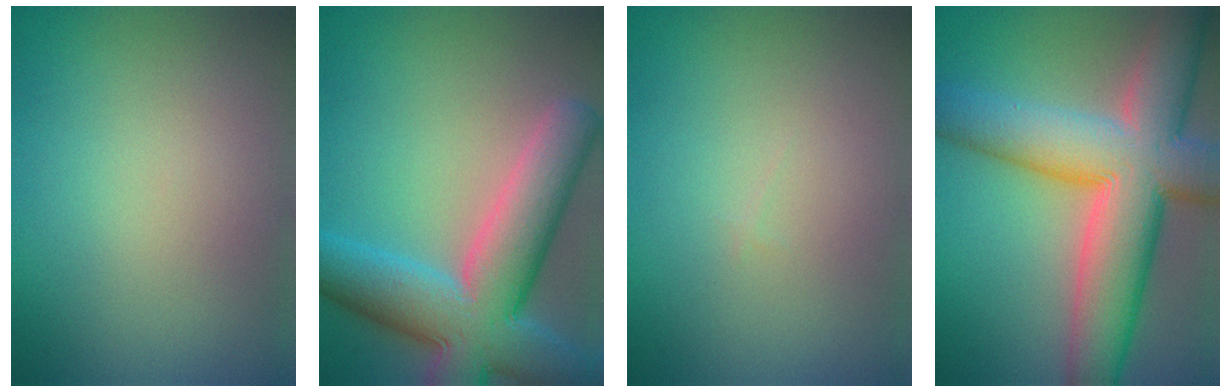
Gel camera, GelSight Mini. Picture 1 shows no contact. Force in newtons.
{"total": 10.8, "press": 10.8, "slide": 0.9}
{"total": 0.0}
{"total": 12.7, "press": 12.7, "slide": 0.7}